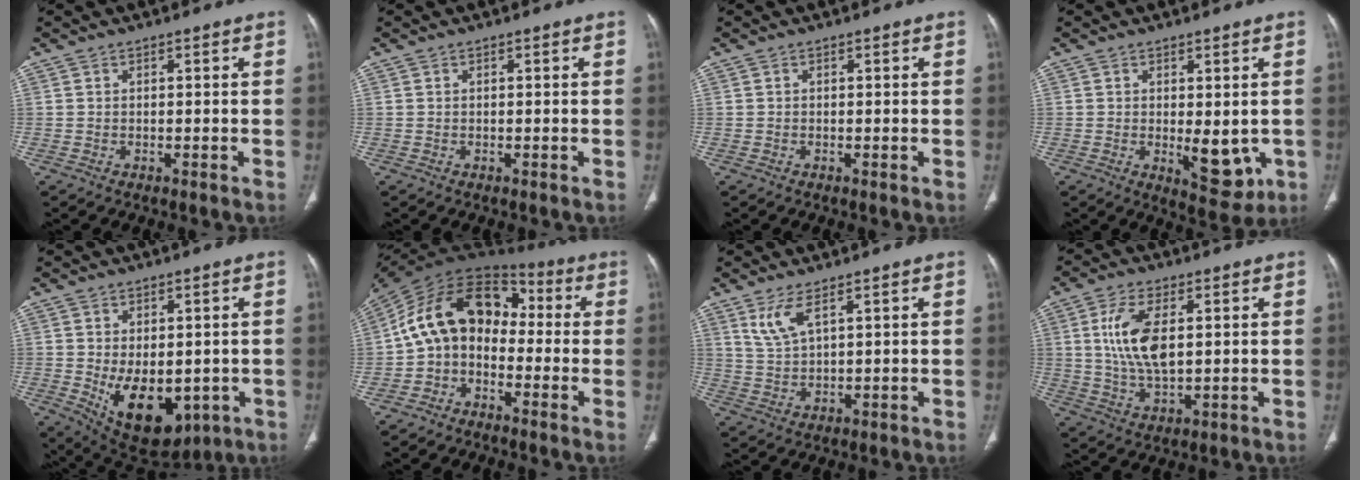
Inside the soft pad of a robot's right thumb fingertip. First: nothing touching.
{"total": 0.0}
{"total": 0.0}
{"total": 7.1, "force": [-1.0, 3.5, 6.1], "torque": [-0.059, -0.015, -0.001]}
{"total": 13.3, "force": [-2.4, 8.2, 10.2], "torque": [-0.130, -0.012, -0.007]}
{"total": 13.9, "force": [-2.0, 10.4, 9.1], "torque": [-0.135, 0.072, -0.055]}
{"total": 4.6, "force": [2.8, 1.2, 3.5], "torque": [-0.080, -0.016, 0.069]}
{"total": 10.5, "force": [2.0, 5.1, 9.0], "torque": [-0.180, -0.009, 0.042]}